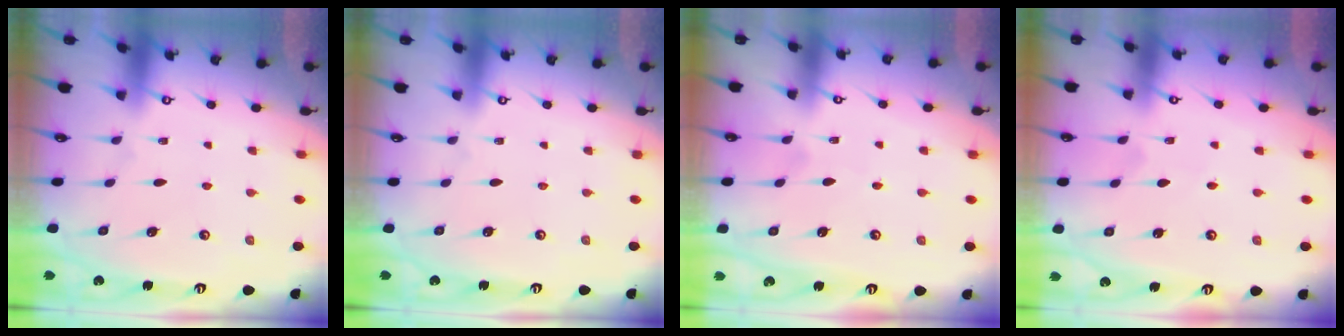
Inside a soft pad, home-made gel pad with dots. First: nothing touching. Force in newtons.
{"total": 0.0}
{"total": 2.8, "press": 2.8, "slide": 0.1}
{"total": 2.5, "press": 2.5, "slide": 0.3}